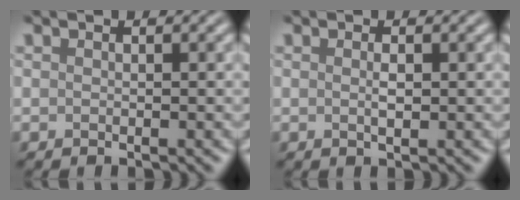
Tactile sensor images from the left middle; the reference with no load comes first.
{"total": 0.9, "force": [0.0, 0.1, 0.9], "torque": [-0.020, -0.002, 0.000]}